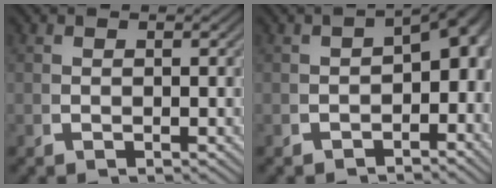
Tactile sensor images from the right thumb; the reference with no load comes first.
{"total": 4.2, "force": [-1.0, 2.6, 3.1], "torque": [-0.030, -0.004, -0.016]}